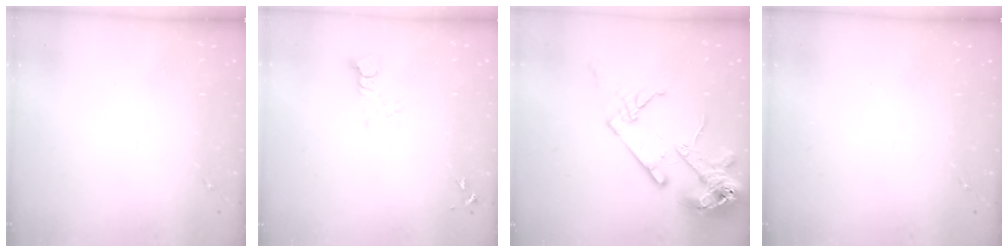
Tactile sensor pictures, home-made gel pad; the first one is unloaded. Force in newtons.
{"total": 3.1, "press": 3.1, "slide": 0.3}
{"total": 18.6, "press": 18.4, "slide": 2.2}
{"total": 0.0}